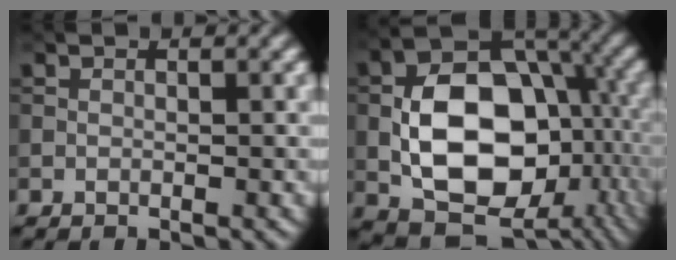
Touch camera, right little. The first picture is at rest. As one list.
[{"total": 13.8, "force": [-2.3, 9.0, 10.3], "torque": [-0.171, -0.005, -0.043]}]